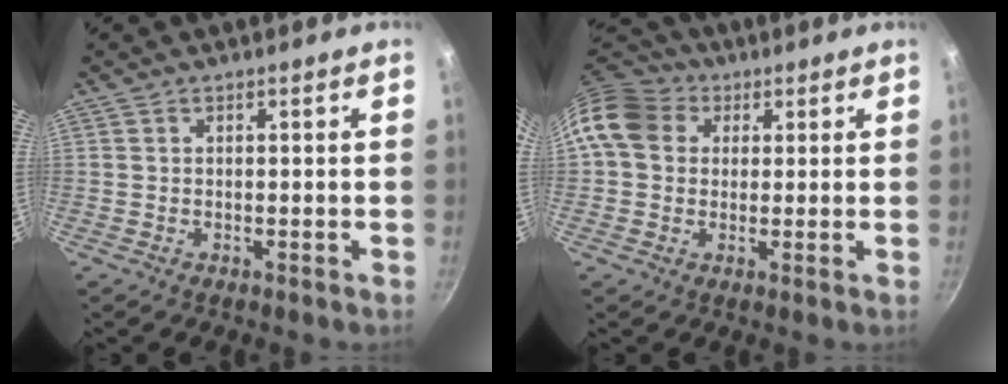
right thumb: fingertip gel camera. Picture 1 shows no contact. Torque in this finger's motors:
{"motor_torque": [-0.01, 0.47, 0.62, -0.54, 0.29]}